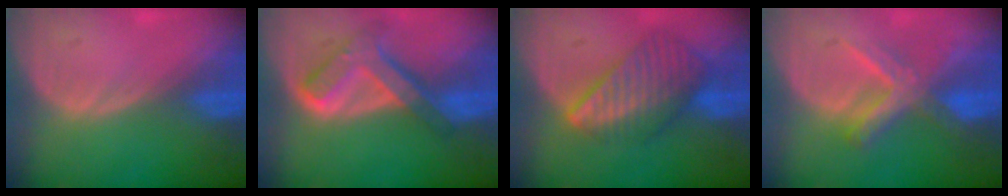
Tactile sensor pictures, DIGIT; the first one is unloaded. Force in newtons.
{"total": 7.7, "press": 6.5, "slide": 4.2}
{"total": 8.6, "press": 7.5, "slide": 4.1}
{"total": 6.4, "press": 6.2, "slide": 1.6}